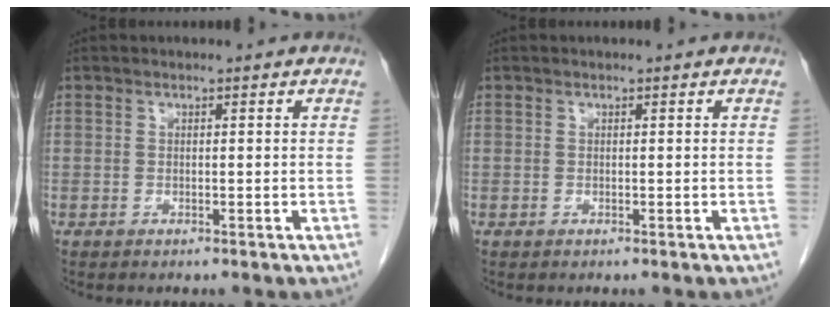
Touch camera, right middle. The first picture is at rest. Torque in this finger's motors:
{"motor_torque": [0.00, 0.00, 0.01, 0.00]}